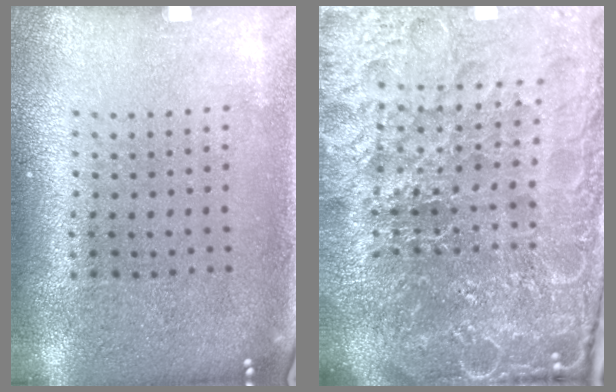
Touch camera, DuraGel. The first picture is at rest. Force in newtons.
{"total": 6.8, "press": 6.0, "slide": 3.2}